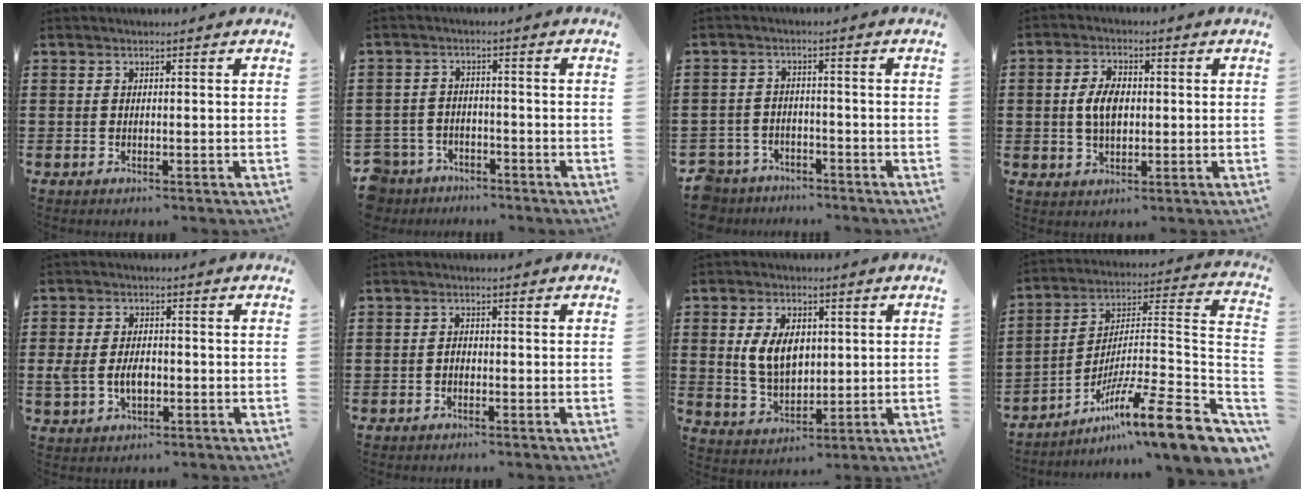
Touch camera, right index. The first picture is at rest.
{"total": 3.5, "force": [-3.2, 1.4, 0.2], "torque": [-0.032, -0.003, -0.073]}
{"total": 3.8, "force": [-3.5, 1.4, 0.2], "torque": [-0.023, 0.002, -0.078]}
{"total": 5.2, "force": [0.2, 3.1, 4.2], "torque": [-0.085, 0.005, -0.003]}
{"total": 4.6, "force": [-0.8, 3.0, 3.4], "torque": [-0.079, 0.003, -0.017]}
{"total": 0.9, "force": [-0.4, 0.6, 0.5], "torque": [-0.012, -0.001, -0.008]}
{"total": 7.4, "force": [1.4, 4.7, 5.5], "torque": [-0.123, 0.008, 0.019]}
{"total": 14.0, "force": [-8.4, 1.3, 11.1], "torque": [-0.172, 0.001, -0.154]}